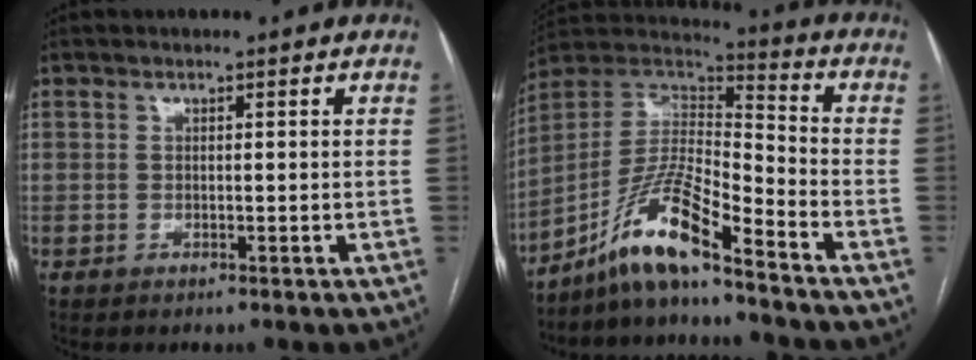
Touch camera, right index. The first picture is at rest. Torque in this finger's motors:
{"motor_torque": [1.09, -0.84, 0.57, 0.20]}